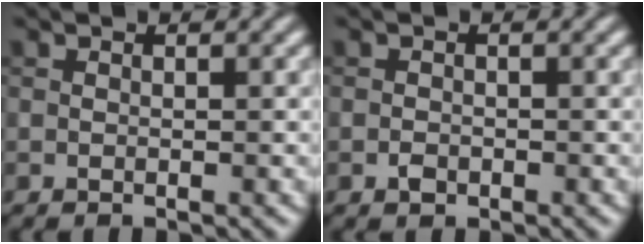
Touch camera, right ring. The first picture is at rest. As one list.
[{"total": 0.9, "force": [-0.5, 0.6, 0.4], "torque": [-0.005, -0.003, -0.010]}]